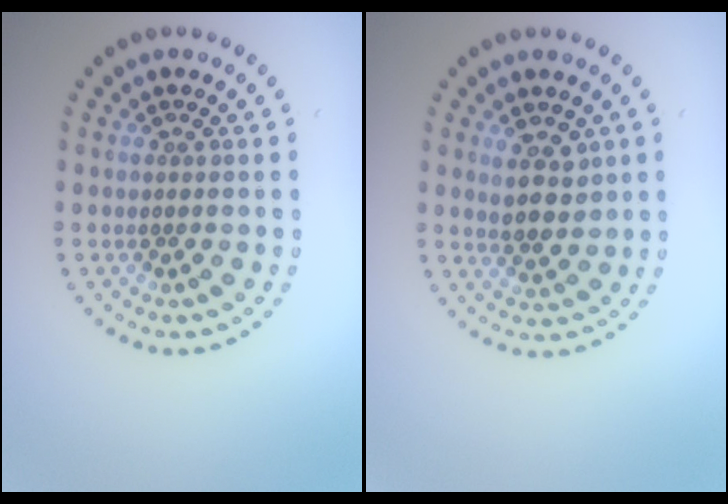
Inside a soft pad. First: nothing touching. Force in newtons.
{"total": 2.8, "press": 2.7, "slide": 0.8}